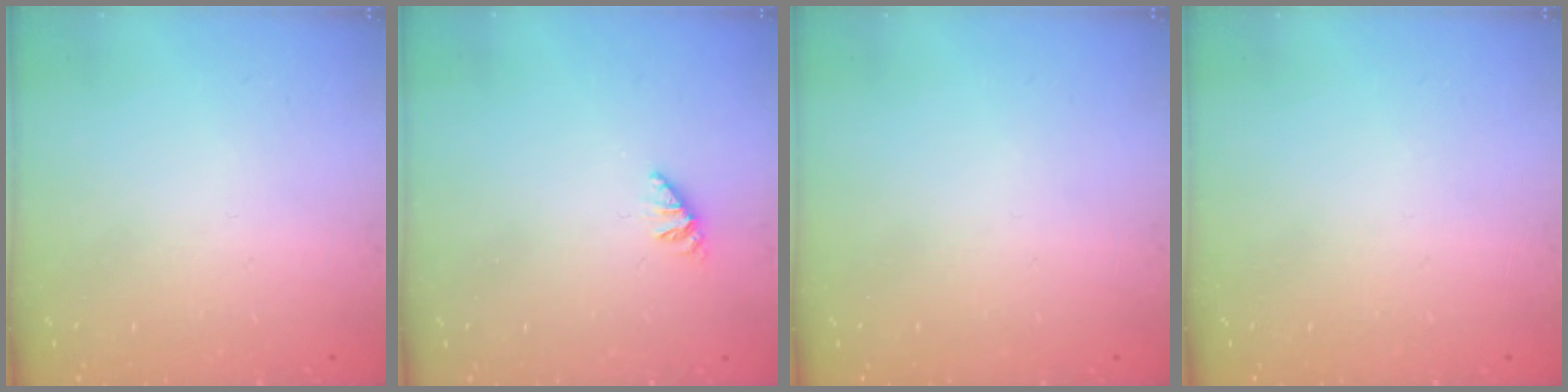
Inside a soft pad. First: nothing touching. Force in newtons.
{"total": 0.6, "press": 0.6, "slide": 0.2}
{"total": 0.0}
{"total": 0.0}